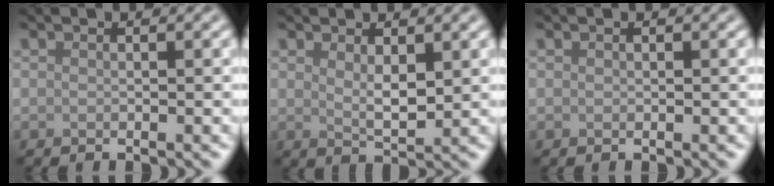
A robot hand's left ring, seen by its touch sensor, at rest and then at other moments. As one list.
[{"total": 2.1, "force": [0.9, 0.7, 1.8], "torque": [-0.033, -0.005, 0.018]}, {"total": 0.0}]